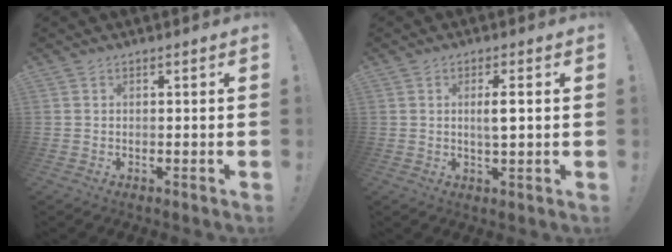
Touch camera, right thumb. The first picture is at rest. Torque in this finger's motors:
{"motor_torque": [-0.09, 0.19, 0.35, -0.08, 0.05]}